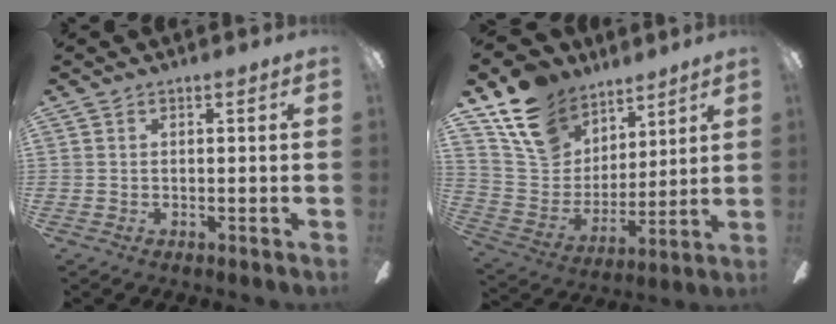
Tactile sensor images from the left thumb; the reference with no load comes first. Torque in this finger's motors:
{"motor_torque": [0.33, 0.33, 1.05, -1.72, 0.08]}